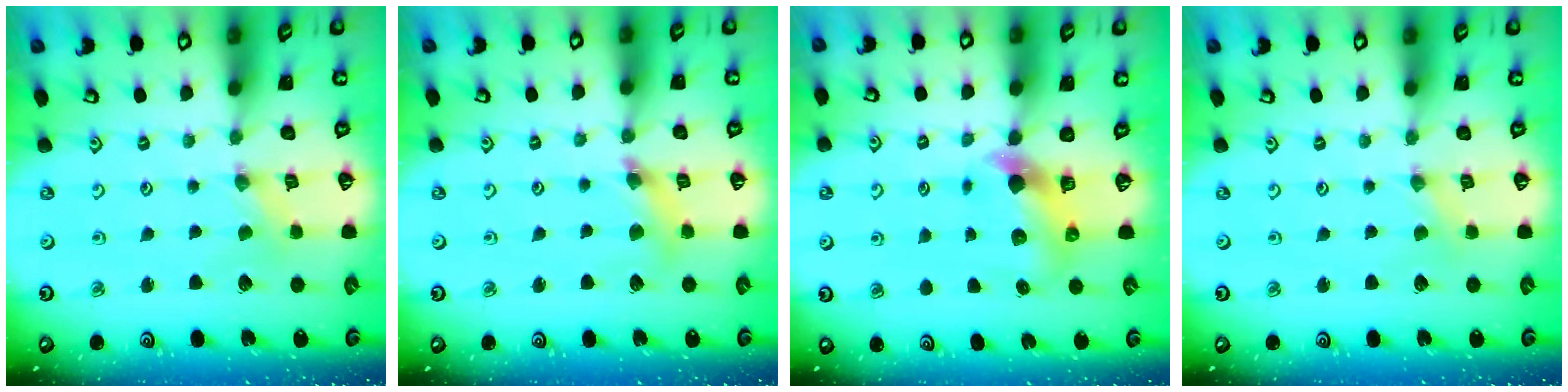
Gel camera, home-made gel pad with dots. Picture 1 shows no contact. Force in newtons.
{"total": 7.6, "press": 7.6, "slide": 0.9}
{"total": 5.5, "press": 5.4, "slide": 0.7}
{"total": 0.0}